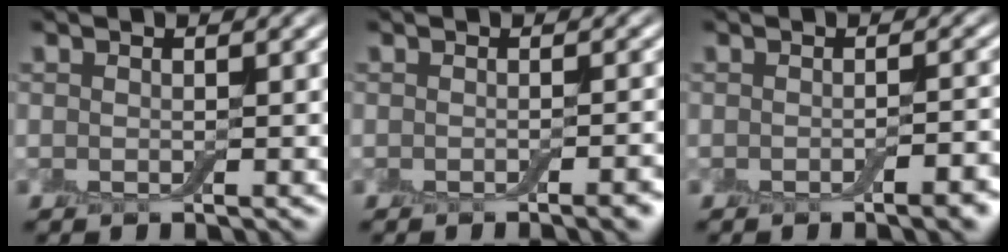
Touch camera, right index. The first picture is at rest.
{"total": 2.3, "force": [-1.2, 0.6, 1.9], "torque": [-0.016, 0.002, -0.018]}
{"total": 2.9, "force": [-1.4, 0.8, 2.4], "torque": [-0.028, 0.001, -0.020]}